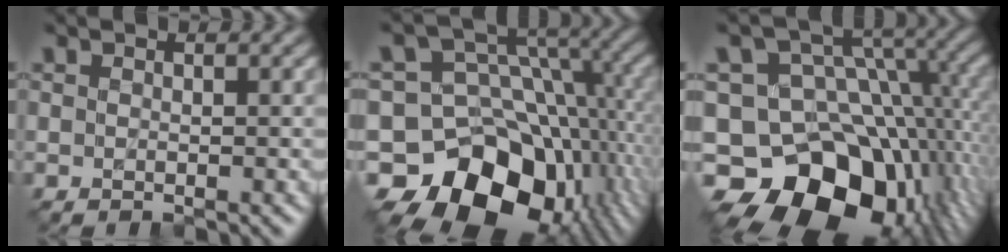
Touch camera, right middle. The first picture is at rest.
{"total": 17.2, "force": [-7.9, 12.4, 9.0], "torque": [-0.159, 0.000, -0.127]}
{"total": 16.5, "force": [-7.1, 11.2, 9.9], "torque": [-0.158, -0.005, -0.118]}